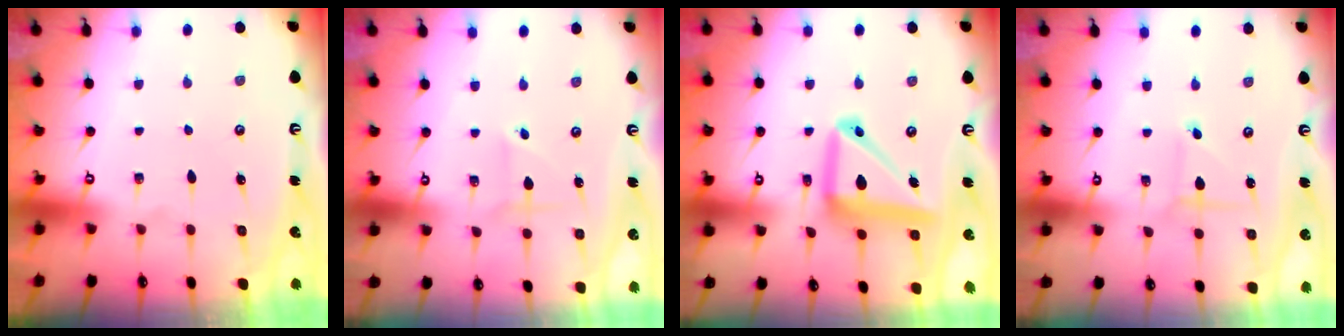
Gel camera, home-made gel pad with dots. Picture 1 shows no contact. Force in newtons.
{"total": 1.8, "press": 1.7, "slide": 0.7}
{"total": 15.3, "press": 15.2, "slide": 1.7}
{"total": 1.6, "press": 1.6, "slide": 0.1}